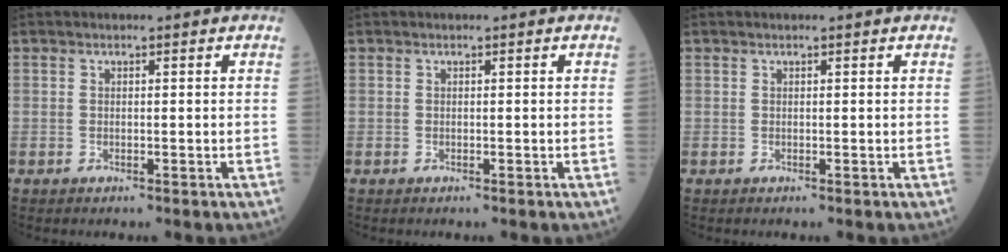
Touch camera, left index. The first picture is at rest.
{"total": 0.0}
{"total": 1.4, "force": [-1.2, -0.2, -0.6], "torque": [0.009, 0.000, -0.017]}